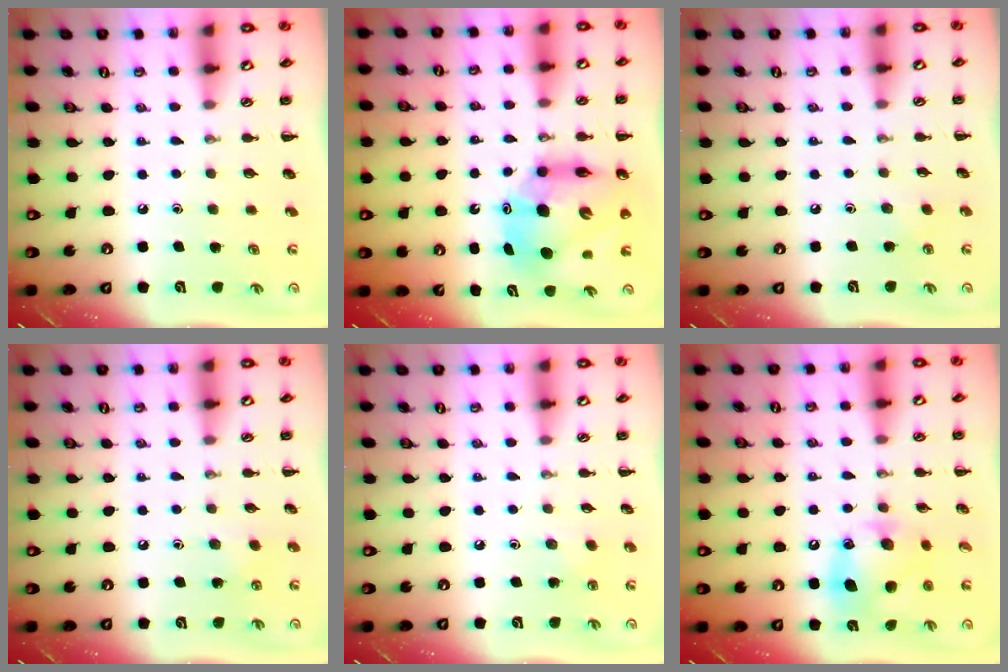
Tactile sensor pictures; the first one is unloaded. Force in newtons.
{"total": 13.1, "press": 12.6, "slide": 3.8}
{"total": 3.1, "press": 3.0, "slide": 1.0}
{"total": 5.0, "press": 4.8, "slide": 1.4}
{"total": 2.5, "press": 2.4, "slide": 0.8}
{"total": 12.3, "press": 12.2, "slide": 1.6}